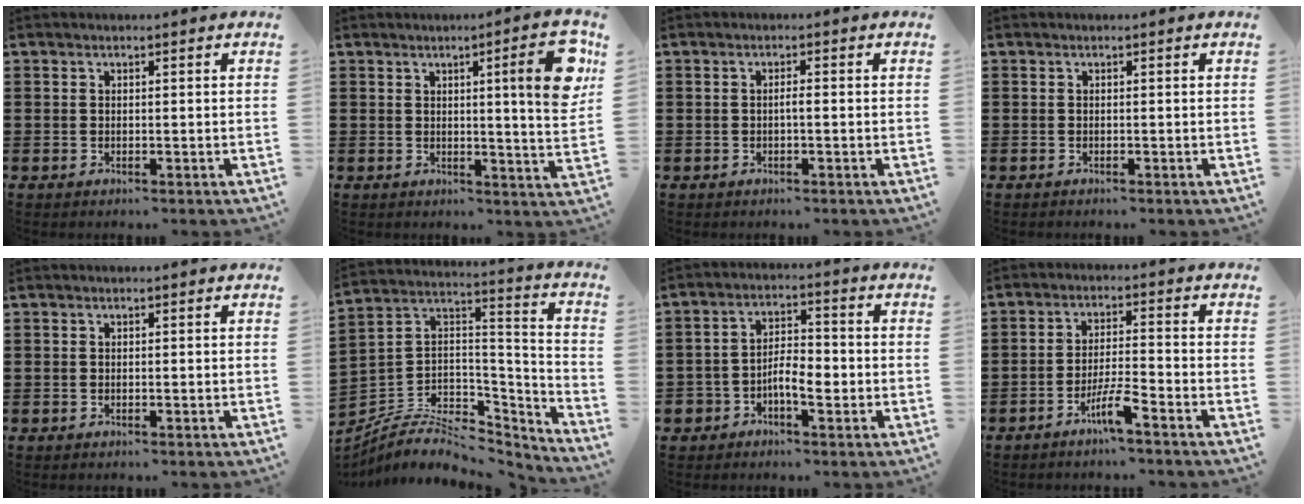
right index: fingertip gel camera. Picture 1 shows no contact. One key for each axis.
{"total": 9.0, "fx": 3.3, "fy": 0.6, "fz": 8.4, "tx": -0.121, "ty": -0.014, "tz": 0.043}
{"total": 1.1, "fx": -0.3, "fy": 0.1, "fz": 1.1, "tx": -0.020, "ty": -0.002, "tz": -0.006}
{"total": 0.0}
{"total": 0.0}
{"total": 7.4, "fx": -5.3, "fy": 3.9, "fz": 3.3, "tx": -0.072, "ty": 0.006, "tz": -0.102}
{"total": 5.3, "fx": -2.4, "fy": 2.9, "fz": 3.7, "tx": -0.073, "ty": 0.010, "tz": -0.047}
{"total": 5.0, "fx": -3.5, "fy": 0.2, "fz": 3.6, "tx": -0.075, "ty": -0.005, "tz": -0.066}